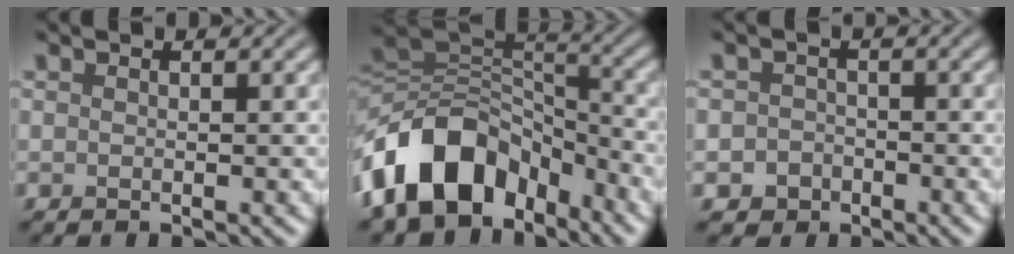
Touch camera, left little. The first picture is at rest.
{"total": 12.0, "force": [-6.5, 7.8, 6.5], "torque": [-0.119, 0.015, -0.127]}
{"total": 2.0, "force": [-0.9, 1.7, 0.3], "torque": [0.009, 0.002, -0.020]}